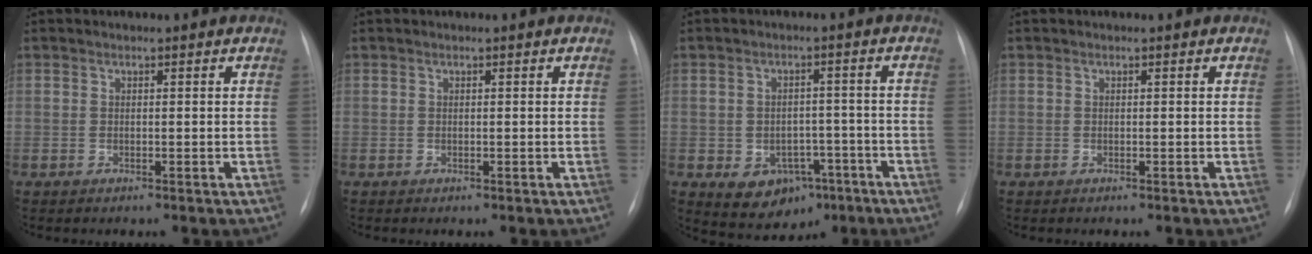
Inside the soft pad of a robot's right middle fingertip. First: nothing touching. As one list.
[{"total": 0.0}, {"total": 7.7, "force": [-3.5, 5.6, 4.0], "torque": [-0.059, 0.014, -0.039]}, {"total": 0.0}]